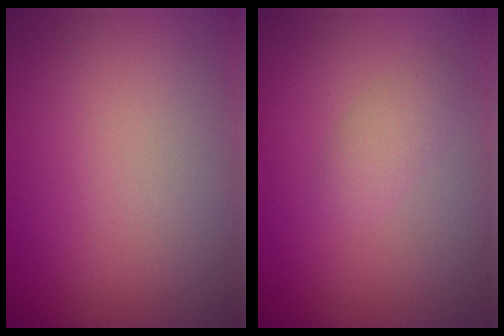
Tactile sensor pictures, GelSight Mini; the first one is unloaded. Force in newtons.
{"total": 1.3, "press": 1.3, "slide": 0.0}